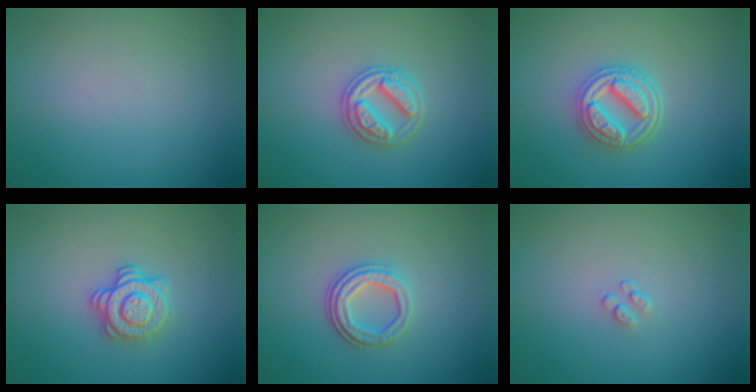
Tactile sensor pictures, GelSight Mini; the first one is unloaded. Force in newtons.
{"total": 2.7, "press": 2.7, "slide": 0.3}
{"total": 4.2, "press": 3.5, "slide": 2.3}
{"total": 2.9, "press": 2.5, "slide": 1.4}
{"total": 3.1, "press": 2.5, "slide": 1.9}
{"total": 0.6, "press": 0.4, "slide": 0.5}